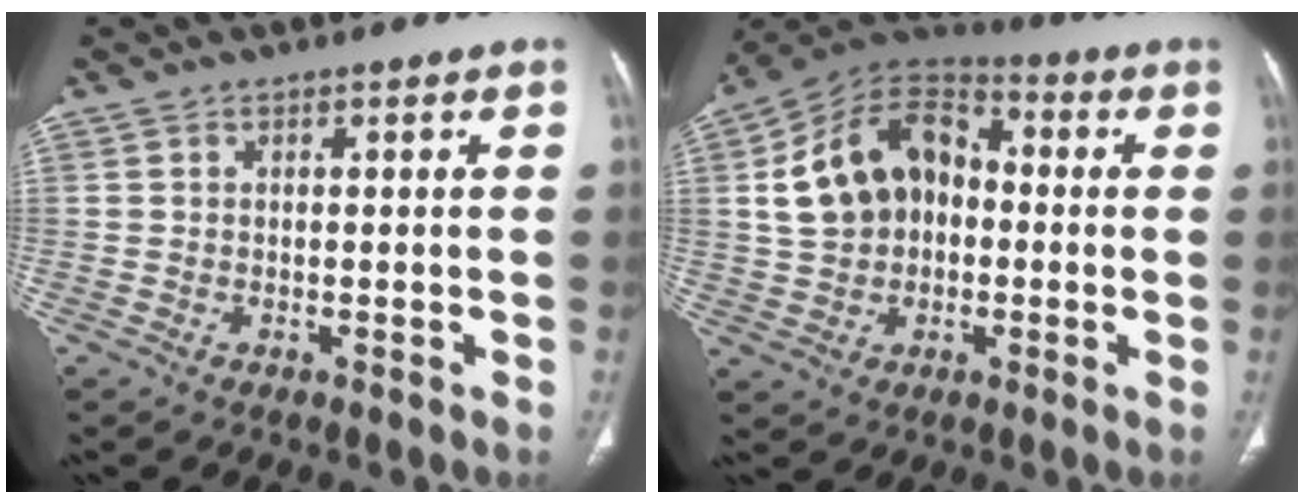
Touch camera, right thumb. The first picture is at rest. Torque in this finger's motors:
{"motor_torque": [0.35, 0.46, 0.54, -0.59, 0.41]}